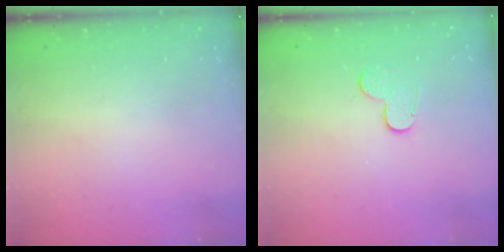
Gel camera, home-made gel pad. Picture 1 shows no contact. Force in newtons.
{"total": 5.5, "press": 5.5, "slide": 0.5}